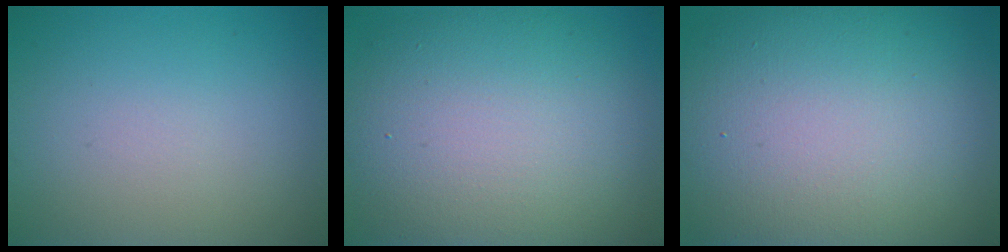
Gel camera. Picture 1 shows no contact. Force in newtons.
{"total": 12.8, "press": 12.7, "slide": 0.8}
{"total": 16.4, "press": 16.4, "slide": 1.5}